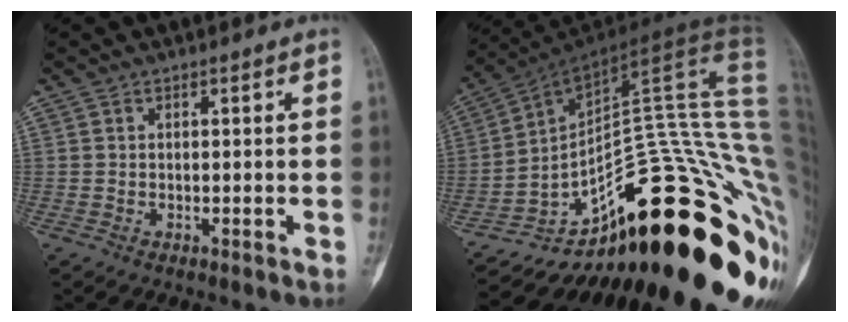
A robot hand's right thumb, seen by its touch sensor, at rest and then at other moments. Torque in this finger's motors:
{"motor_torque": [3.36, -0.86, 0.83, -1.94, 0.04]}